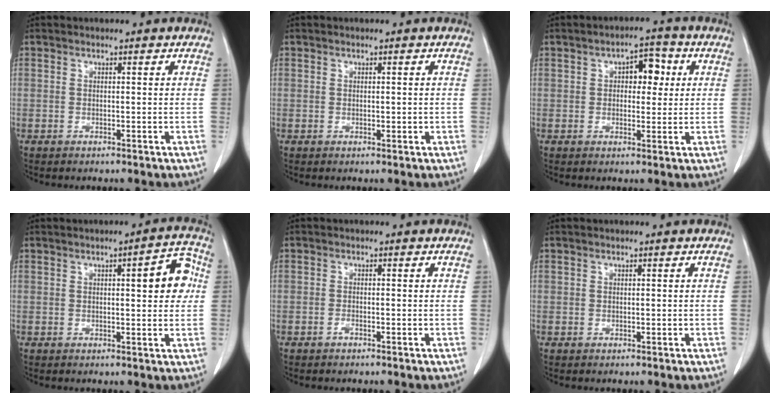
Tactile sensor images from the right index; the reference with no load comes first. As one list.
[{"total": 0.7, "force": [0.0, 0.5, 0.5], "torque": [-0.006, -0.001, 0.003]}, {"total": 5.4, "force": [1.4, 2.9, 4.3], "torque": [-0.057, 0.020, 0.020]}, {"total": 6.7, "force": [1.3, 1.8, 6.3], "torque": [-0.072, 0.016, 0.014]}, {"total": 0.6, "force": [-0.5, 0.1, 0.3], "torque": [-0.006, 0.001, -0.007]}, {"total": 0.0}]